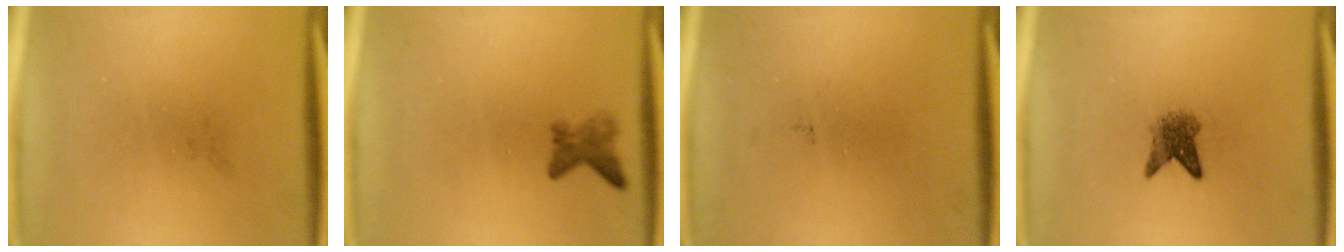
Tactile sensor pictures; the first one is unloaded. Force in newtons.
{"total": 2.0}
{"total": 0.0}
{"total": 3.1}